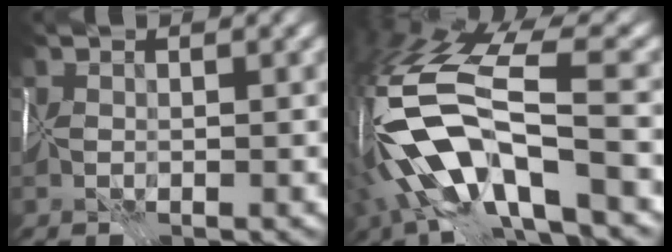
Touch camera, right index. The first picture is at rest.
{"total": 12.2, "force": [-3.4, 4.6, 10.7], "torque": [-0.211, 0.012, -0.059]}